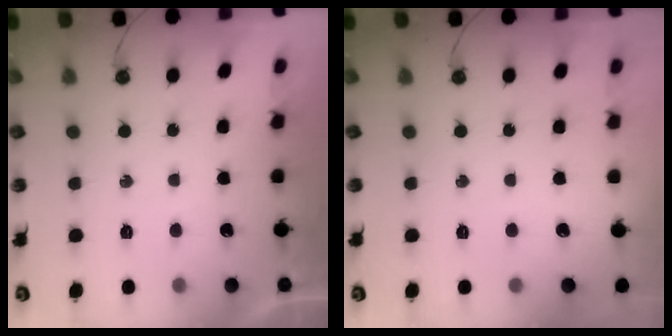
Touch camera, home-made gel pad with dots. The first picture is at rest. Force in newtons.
{"total": 0.0}